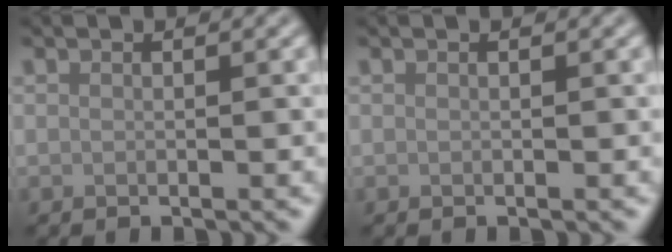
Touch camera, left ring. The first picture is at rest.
{"total": 0.0}